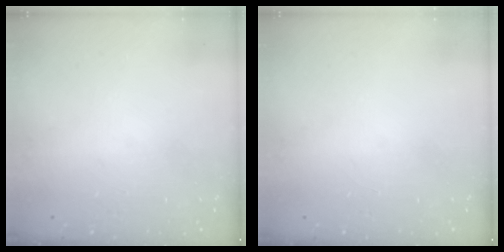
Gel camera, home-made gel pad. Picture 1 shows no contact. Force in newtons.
{"total": 0.0}